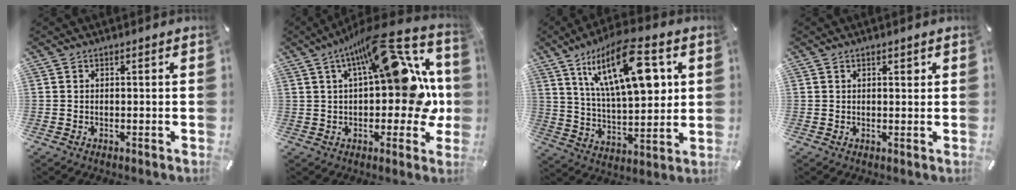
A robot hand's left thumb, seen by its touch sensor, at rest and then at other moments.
{"total": 18.5, "force": [6.7, 7.2, 15.7], "torque": [-0.221, -0.056, 0.110]}
{"total": 21.0, "force": [9.4, 8.6, 16.7], "torque": [-0.282, -0.029, 0.146]}
{"total": 1.2, "force": [0.6, 0.5, 0.9], "torque": [-0.018, 0.002, 0.010]}